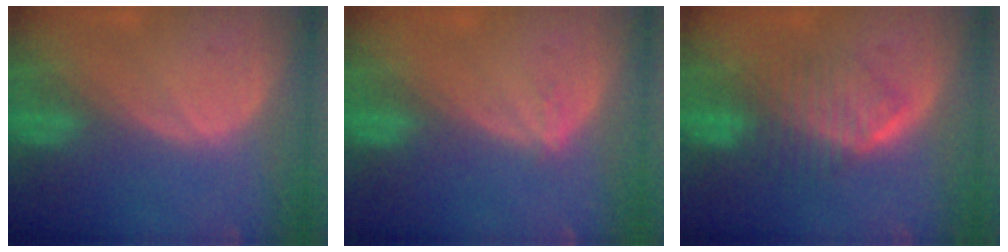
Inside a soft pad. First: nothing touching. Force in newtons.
{"total": 1.2, "press": 0.8, "slide": 0.8}
{"total": 6.4, "press": 6.3, "slide": 1.0}